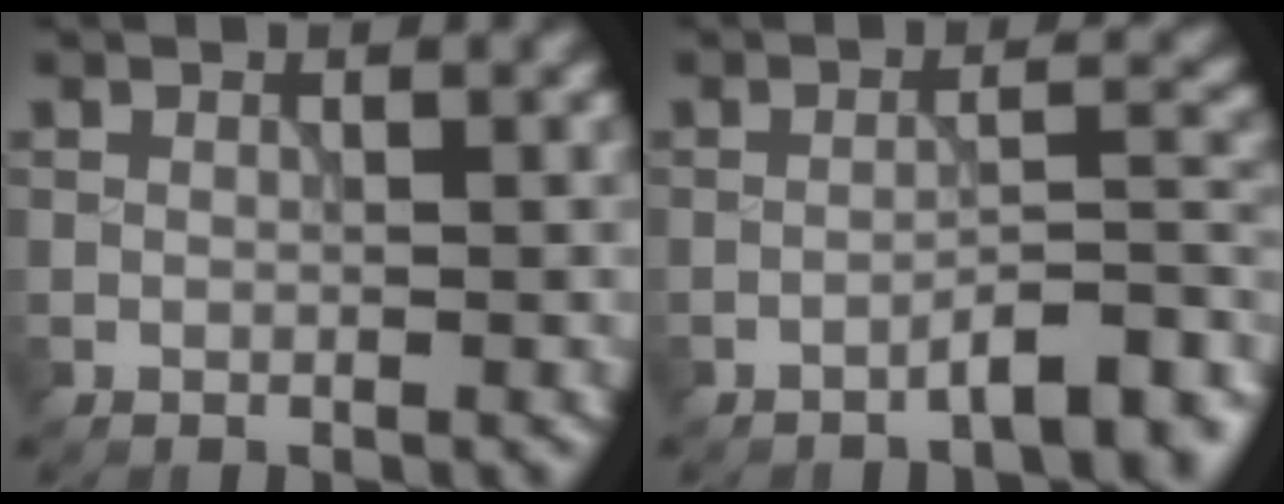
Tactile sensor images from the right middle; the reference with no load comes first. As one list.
[{"total": 4.7, "force": [-3.1, 1.1, 3.4], "torque": [-0.043, 0.011, -0.047]}]